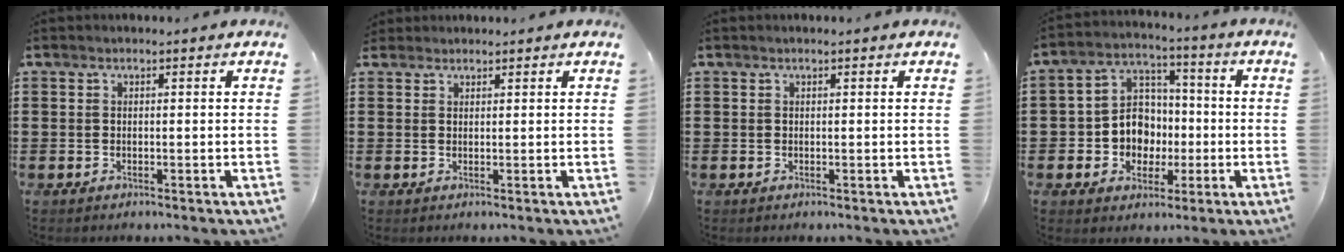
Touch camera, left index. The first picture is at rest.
{"total": 1.1, "force": [1.0, 0.5, 0.0], "torque": [-0.003, 0.002, 0.021]}
{"total": 0.0}
{"total": 7.9, "force": [-1.1, 7.3, 2.8], "torque": [-0.073, 0.009, -0.019]}